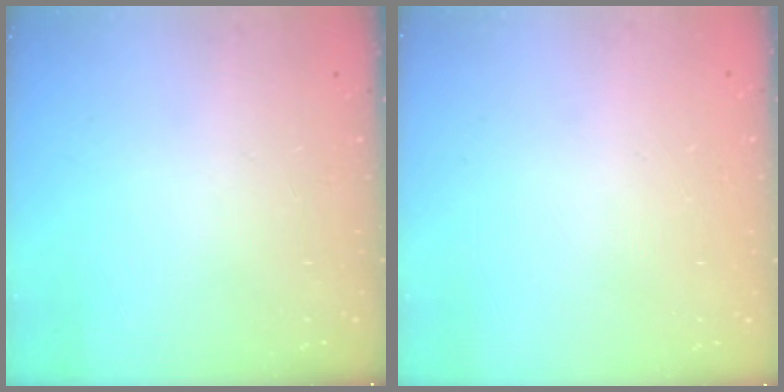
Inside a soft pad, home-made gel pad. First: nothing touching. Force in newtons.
{"total": 0.0}